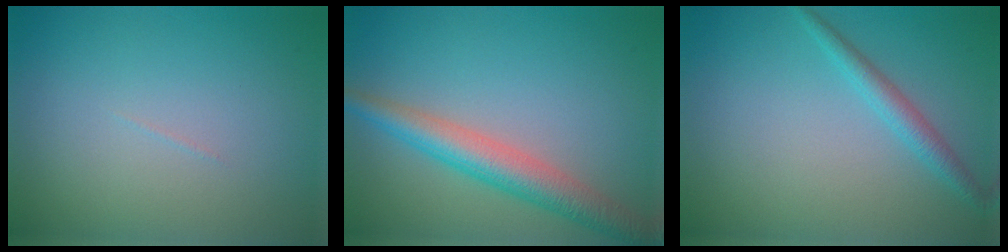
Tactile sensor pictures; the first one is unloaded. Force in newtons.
{"total": 4.7, "press": 4.7, "slide": 0.1}
{"total": 1.9, "press": 1.9, "slide": 0.0}